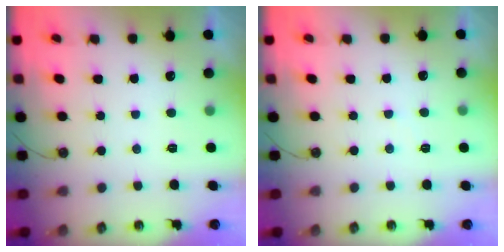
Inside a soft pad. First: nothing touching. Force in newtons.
{"total": 2.6, "press": 2.6, "slide": 0.3}